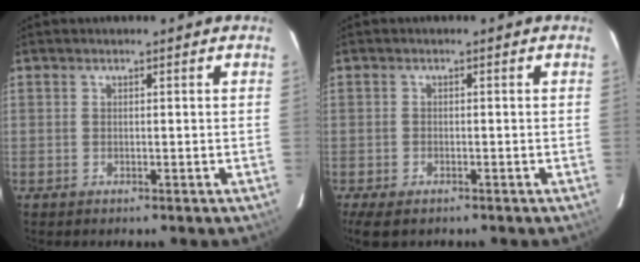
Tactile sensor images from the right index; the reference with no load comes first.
{"total": 5.2, "force": [-3.6, 2.3, 2.9], "torque": [-0.071, -0.020, -0.064]}